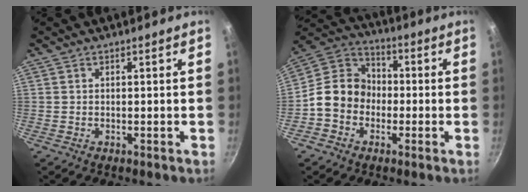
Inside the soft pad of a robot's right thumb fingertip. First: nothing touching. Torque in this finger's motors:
{"motor_torque": [1.14, 1.98, 0.89, -0.81, 0.11]}